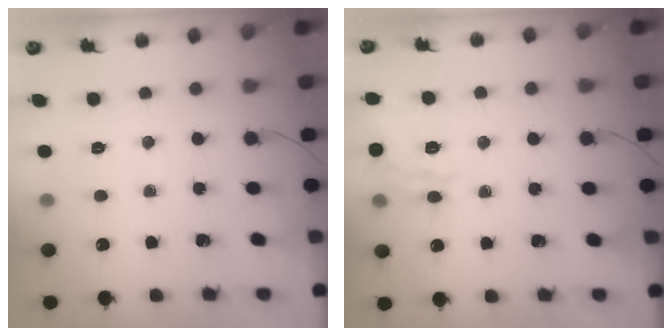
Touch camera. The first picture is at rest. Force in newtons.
{"total": 5.6, "press": 5.5, "slide": 0.8}